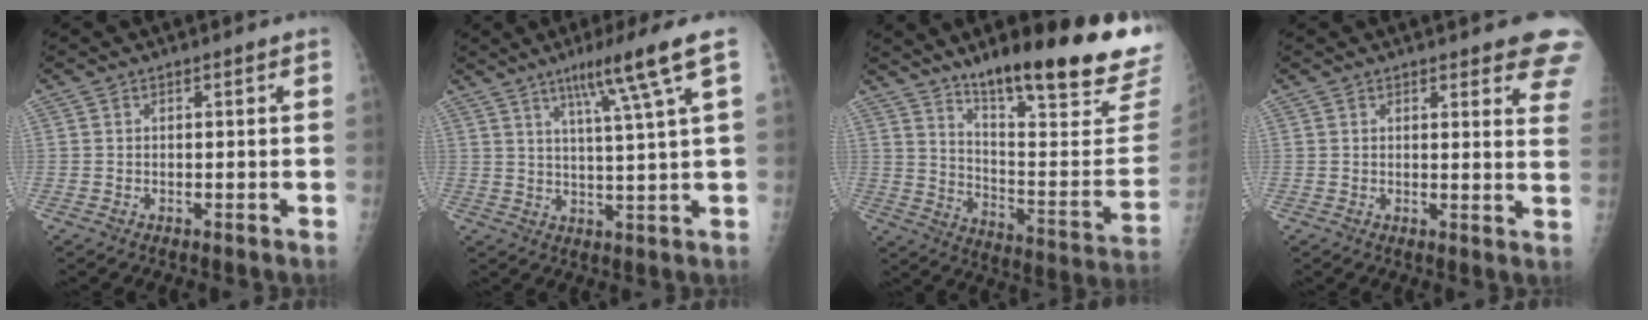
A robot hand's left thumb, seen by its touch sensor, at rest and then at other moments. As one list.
[{"total": 10.2, "force": [5.2, -1.2, 8.7], "torque": [-0.141, -0.022, 0.086]}, {"total": 25.9, "force": [18.9, 3.9, 17.3], "torque": [-0.226, -0.114, 0.280]}, {"total": 10.9, "force": [8.6, 2.7, 6.1], "torque": [-0.032, -0.036, 0.078]}]